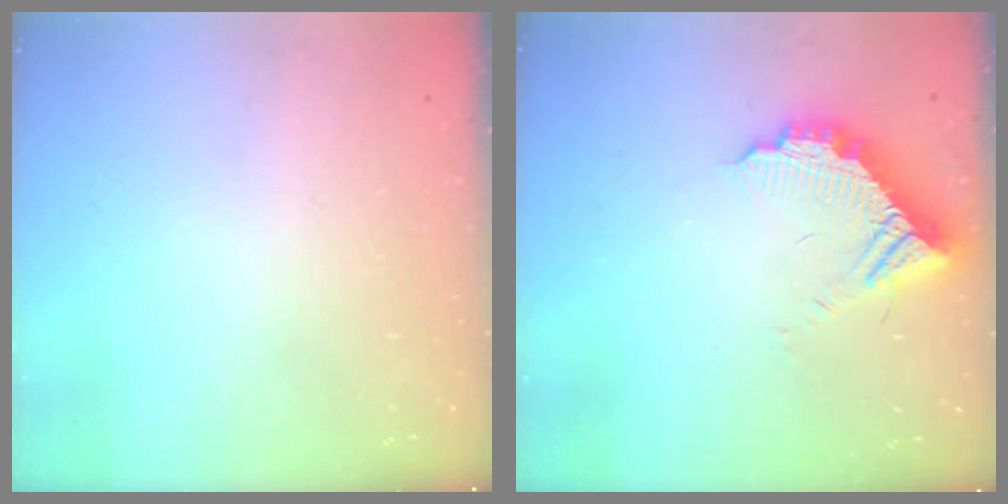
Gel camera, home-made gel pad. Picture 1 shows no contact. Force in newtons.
{"total": 10.6, "press": 10.6, "slide": 0.2}